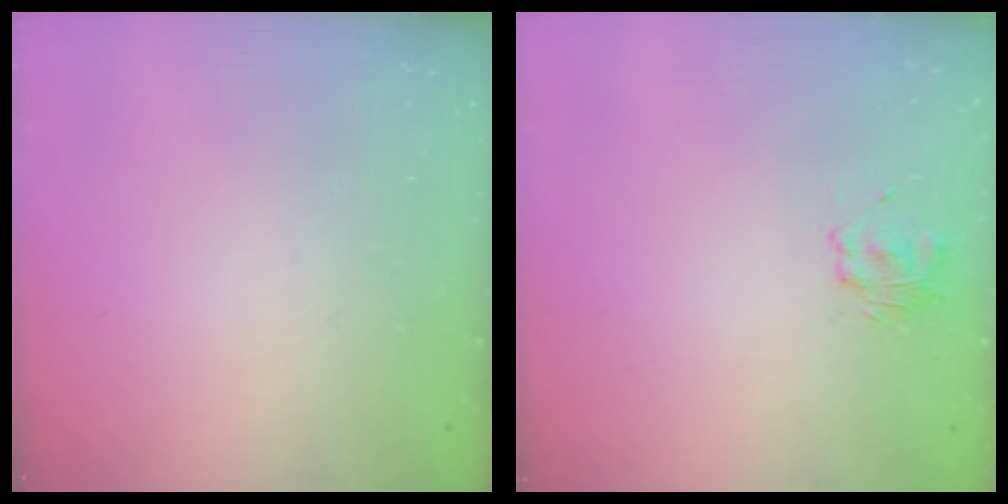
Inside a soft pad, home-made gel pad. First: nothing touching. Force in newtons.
{"total": 2.9, "press": 2.8, "slide": 0.8}